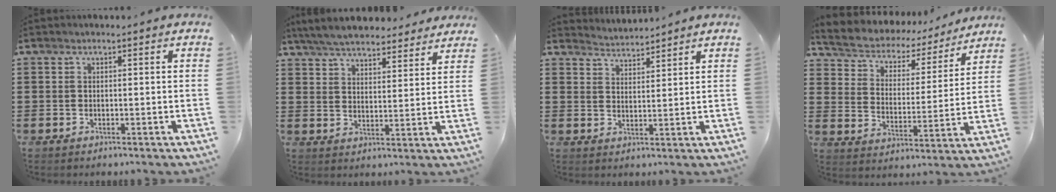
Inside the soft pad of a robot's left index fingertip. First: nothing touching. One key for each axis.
{"total": 6.0, "fx": 5.8, "fy": 0.9, "fz": 1.3, "tx": -0.049, "ty": -0.018, "tz": 0.105}
{"total": 2.9, "fx": 2.9, "fy": -0.1, "fz": -0.6, "tx": 0.001, "ty": -0.013, "tz": 0.054}
{"total": 4.0, "fx": 3.7, "fy": 1.5, "fz": 0.2, "tx": -0.030, "ty": -0.028, "tz": 0.056}